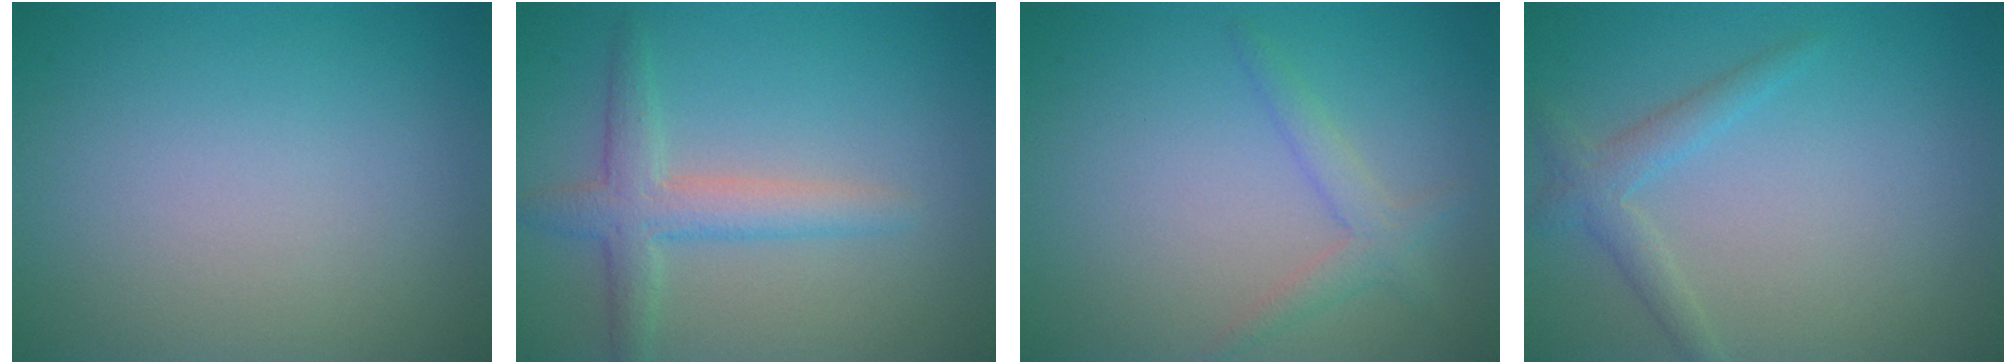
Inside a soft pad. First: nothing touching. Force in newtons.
{"total": 3.3, "press": 3.3, "slide": 0.0}
{"total": 2.0, "press": 2.0, "slide": 0.1}
{"total": 2.0, "press": 2.0, "slide": 0.2}